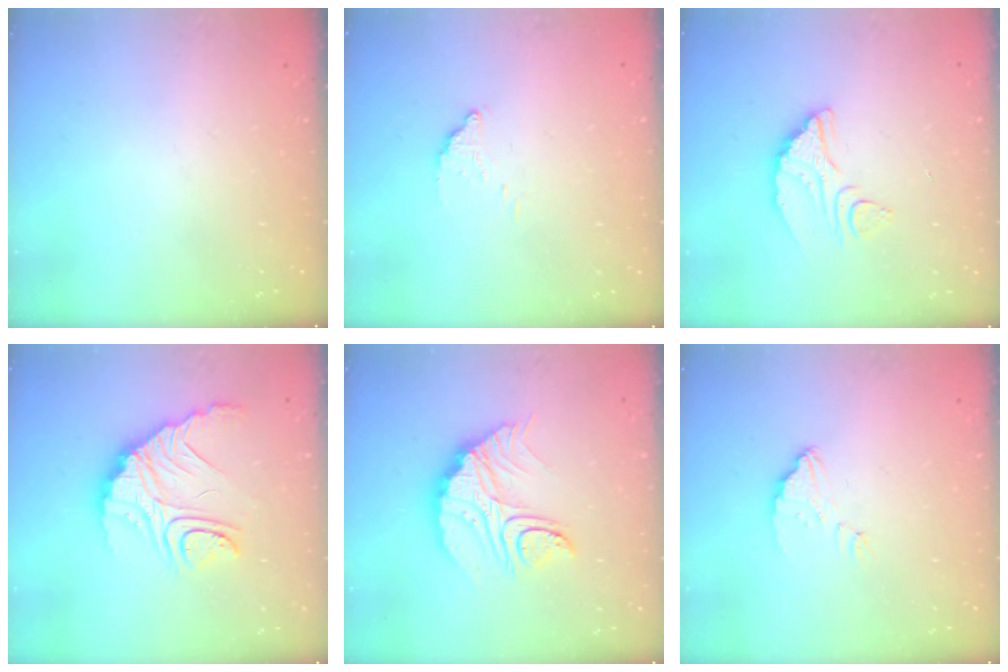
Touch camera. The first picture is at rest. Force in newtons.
{"total": 2.8, "press": 2.8, "slide": 0.0}
{"total": 7.6, "press": 7.6, "slide": 0.4}
{"total": 16.2, "press": 16.2, "slide": 1.4}
{"total": 12.9, "press": 12.9, "slide": 0.9}
{"total": 4.7, "press": 4.6, "slide": 0.6}